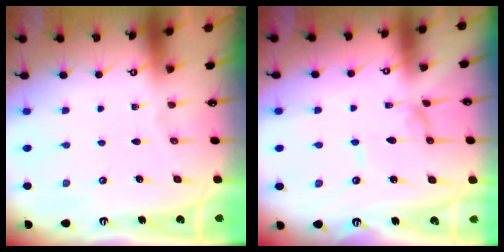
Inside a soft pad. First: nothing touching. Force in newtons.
{"total": 0.0}